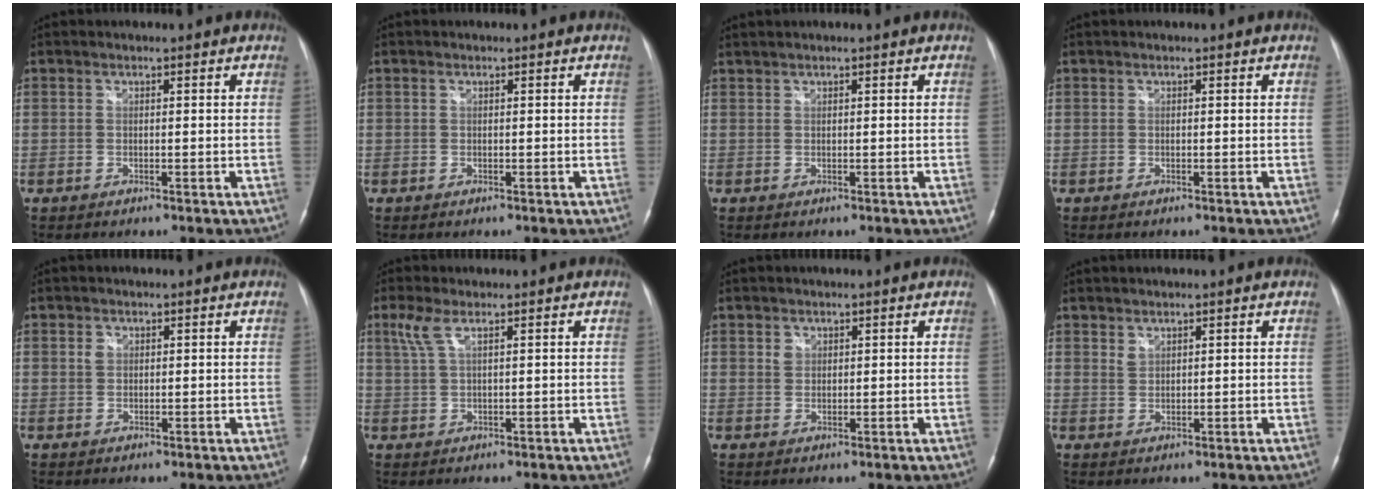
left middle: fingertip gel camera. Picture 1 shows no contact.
{"total": 0.0}
{"total": 0.8, "force": [0.8, -0.1, 0.3], "torque": [-0.008, 0.011, 0.021]}
{"total": 0.0}
{"total": 1.2, "force": [0.5, 1.0, 0.5], "torque": [-0.008, 0.000, 0.009]}
{"total": 3.1, "force": [1.7, 0.6, 2.6], "torque": [-0.072, 0.016, 0.041]}
{"total": 1.4, "force": [0.8, 1.1, 0.3], "torque": [-0.001, -0.003, 0.013]}
{"total": 1.1, "force": [1.0, 0.4, 0.2], "torque": [-0.003, -0.004, 0.020]}